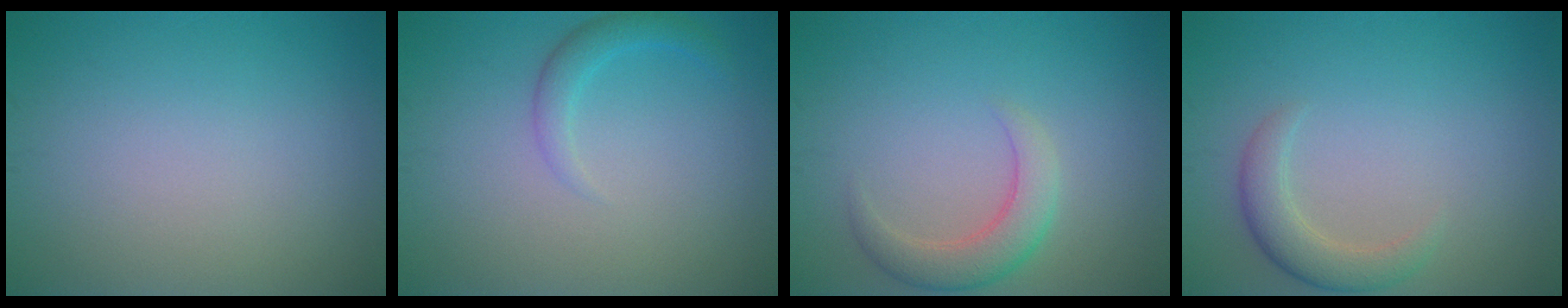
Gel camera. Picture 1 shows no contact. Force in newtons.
{"total": 1.9, "press": 1.9, "slide": 0.1}
{"total": 3.2, "press": 3.2, "slide": 0.5}
{"total": 2.8, "press": 2.8, "slide": 0.0}